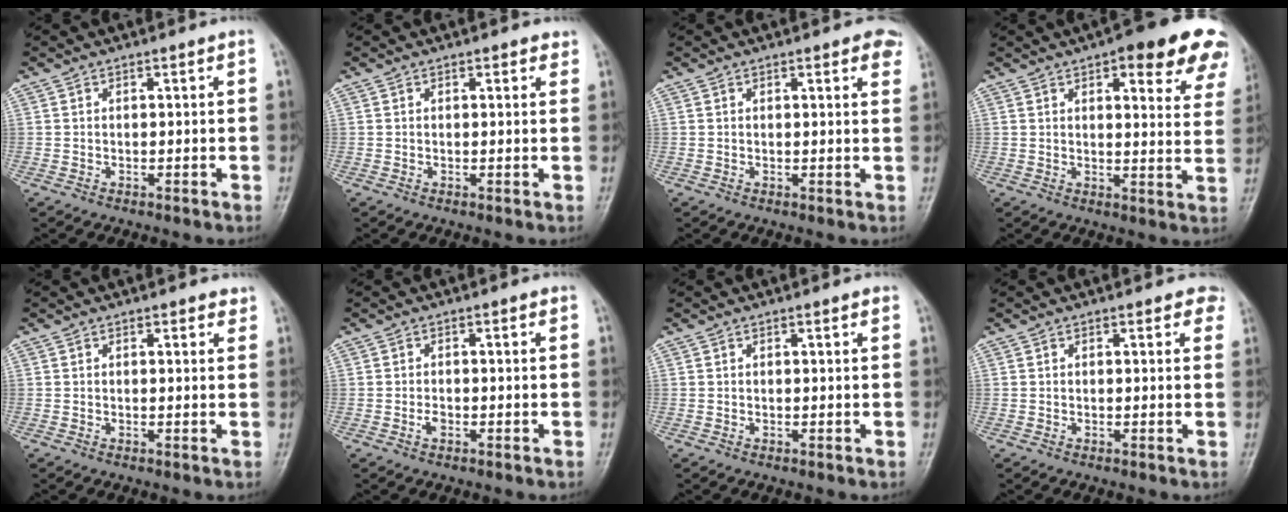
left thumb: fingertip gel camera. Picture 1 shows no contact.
{"total": 1.3, "force": [0.9, 0.7, 0.6], "torque": [0.003, -0.003, 0.006]}
{"total": 4.0, "force": [2.5, 1.4, 2.8], "torque": [-0.014, -0.004, 0.021]}
{"total": 16.6, "force": [10.2, 5.6, 11.8], "torque": [-0.105, -0.034, 0.109]}
{"total": 1.5, "force": [1.1, 0.8, 0.7], "torque": [0.005, -0.004, 0.008]}
{"total": 1.4, "force": [-0.5, 0.8, 0.9], "torque": [-0.013, 0.001, -0.012]}
{"total": 0.6, "force": [0.4, 0.1, 0.4], "torque": [-0.006, 0.000, 0.002]}
{"total": 2.1, "force": [1.3, 1.2, 1.0], "torque": [0.010, -0.003, 0.006]}